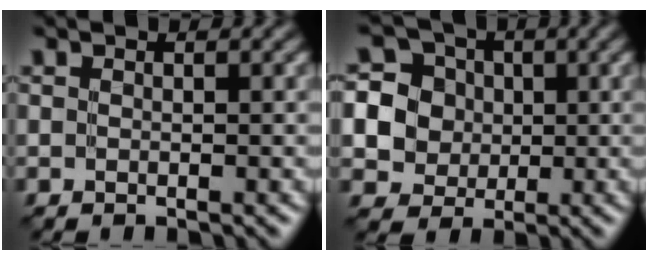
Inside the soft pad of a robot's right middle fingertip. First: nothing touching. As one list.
[{"total": 9.8, "force": [0.6, 9.2, 3.3], "torque": [-0.094, 0.029, 0.012]}]